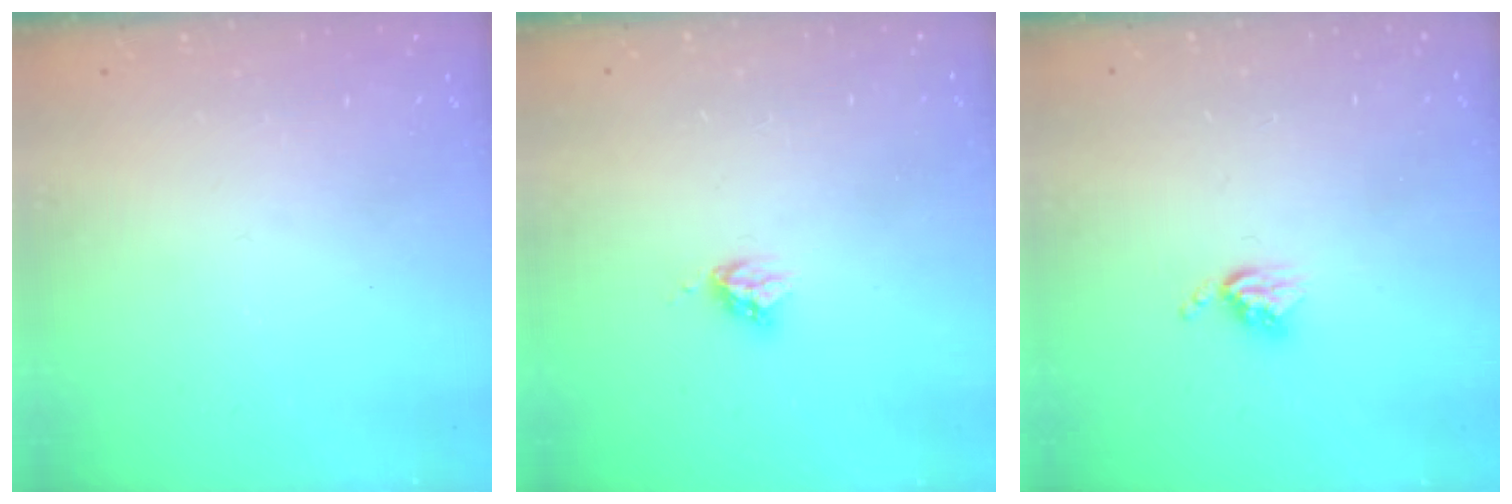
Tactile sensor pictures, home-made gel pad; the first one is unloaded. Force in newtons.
{"total": 3.9, "press": 3.9, "slide": 0.1}
{"total": 4.3, "press": 4.2, "slide": 0.5}